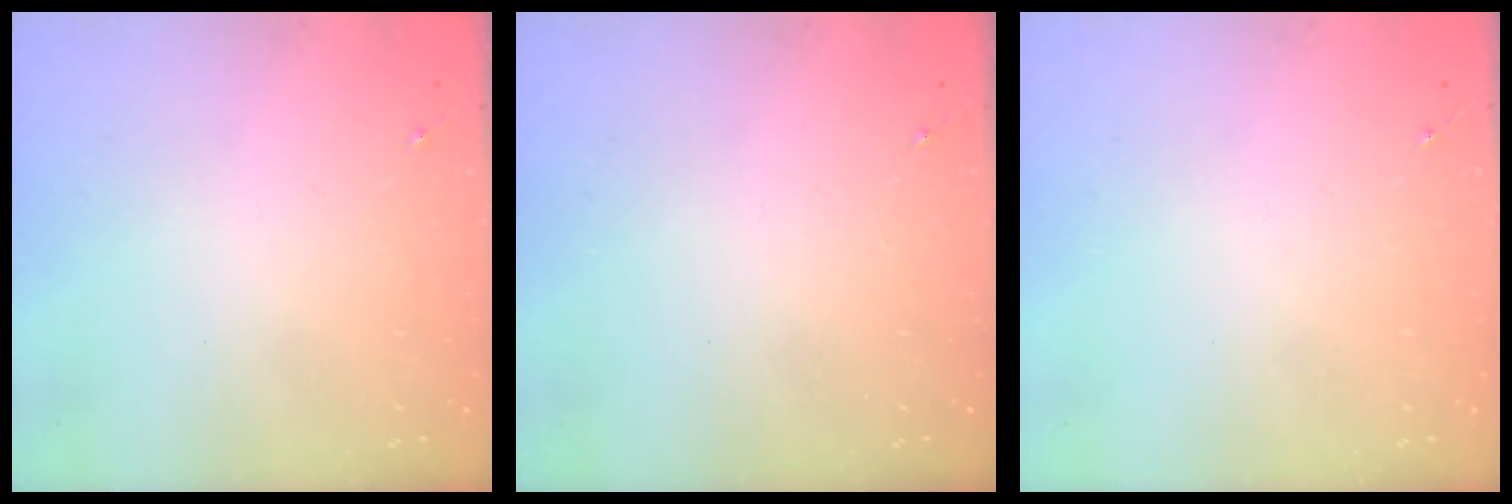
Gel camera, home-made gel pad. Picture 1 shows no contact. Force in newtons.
{"total": 0.0}
{"total": 0.0}